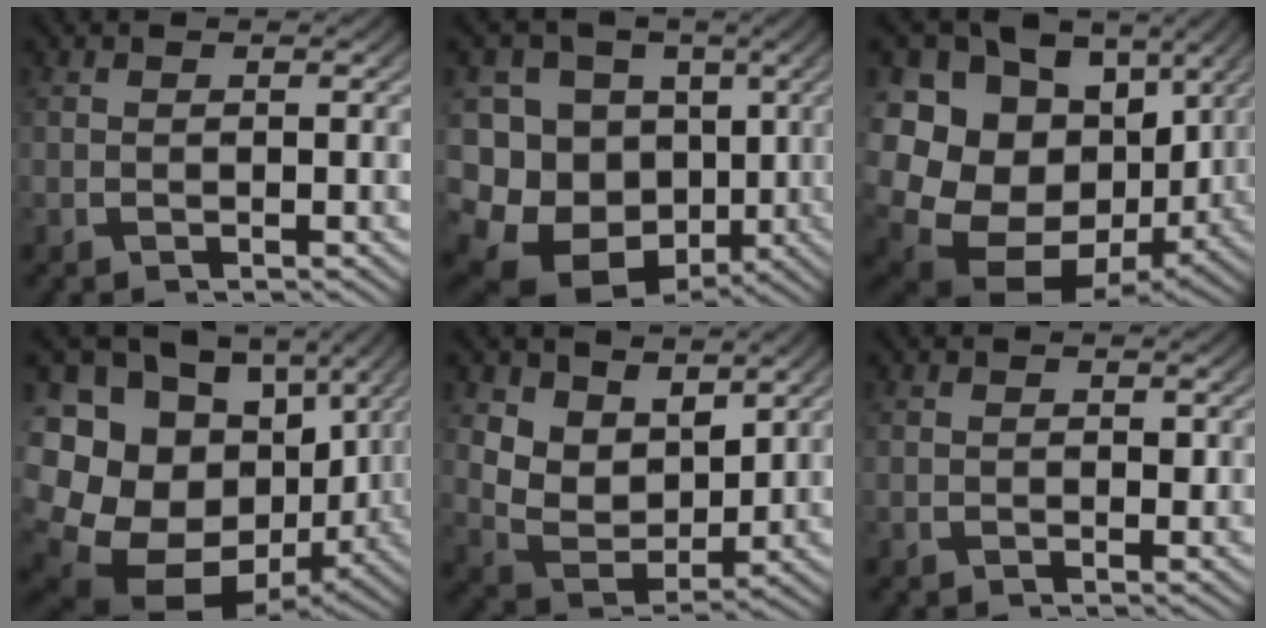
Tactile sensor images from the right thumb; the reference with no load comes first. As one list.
[{"total": 18.8, "force": [-3.7, 15.2, 10.3], "torque": [-0.230, -0.070, -0.049]}, {"total": 22.7, "force": [-2.3, 17.7, 14.1], "torque": [-0.299, -0.089, -0.009]}, {"total": 23.9, "force": [-2.5, 18.5, 15.0], "torque": [-0.310, -0.084, -0.012]}, {"total": 6.7, "force": [1.4, 4.8, 4.5], "torque": [-0.107, -0.033, 0.035]}, {"total": 0.5, "force": [0.2, 0.4, 0.3], "torque": [-0.005, -0.003, 0.006]}]